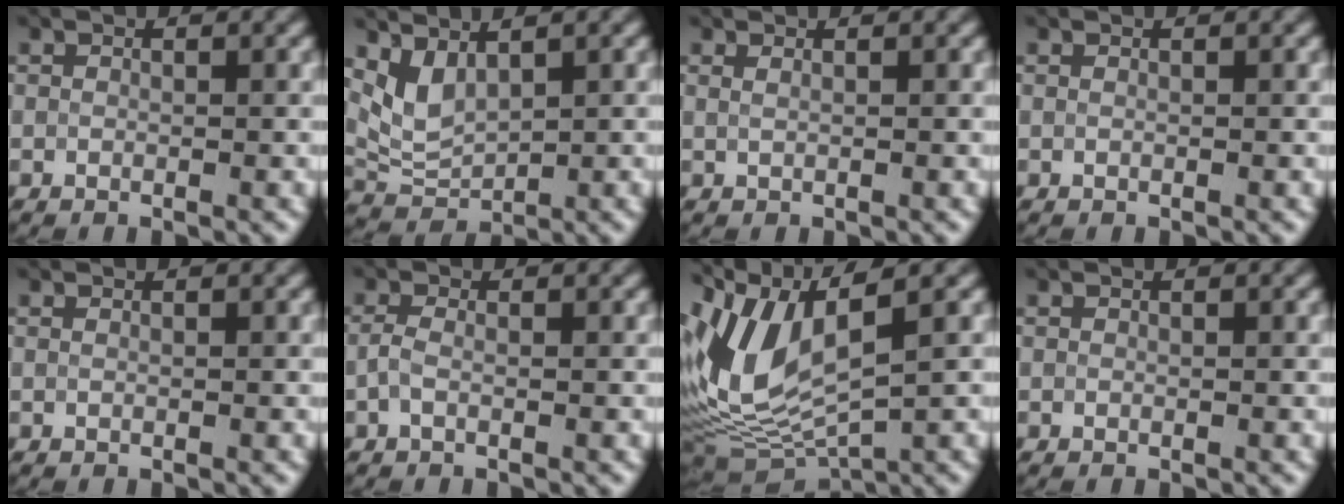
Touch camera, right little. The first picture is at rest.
{"total": 3.0, "force": [1.6, 1.6, 2.0], "torque": [-0.048, -0.010, 0.043]}
{"total": 1.1, "force": [0.6, 0.6, 0.7], "torque": [-0.006, -0.003, 0.004]}
{"total": 0.0}
{"total": 0.0}
{"total": 1.3, "force": [-0.4, 0.5, 1.1], "torque": [-0.029, 0.000, -0.012]}
{"total": 9.6, "force": [1.7, 4.2, 8.4], "torque": [-0.187, -0.010, 0.044]}
{"total": 0.0}